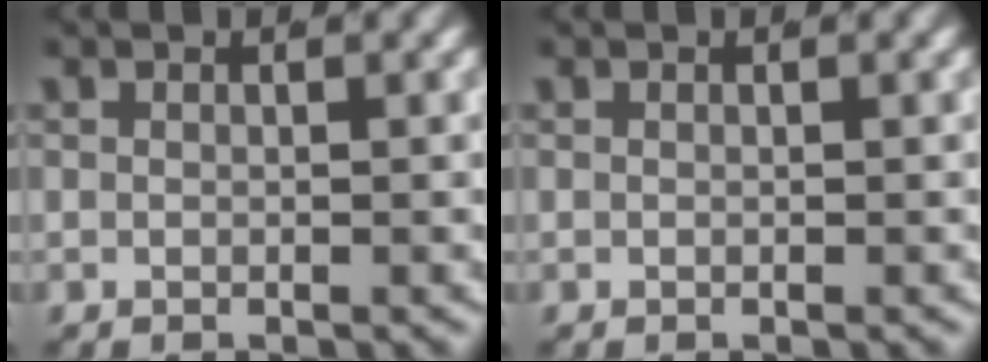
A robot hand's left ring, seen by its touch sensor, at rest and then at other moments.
{"total": 0.0}